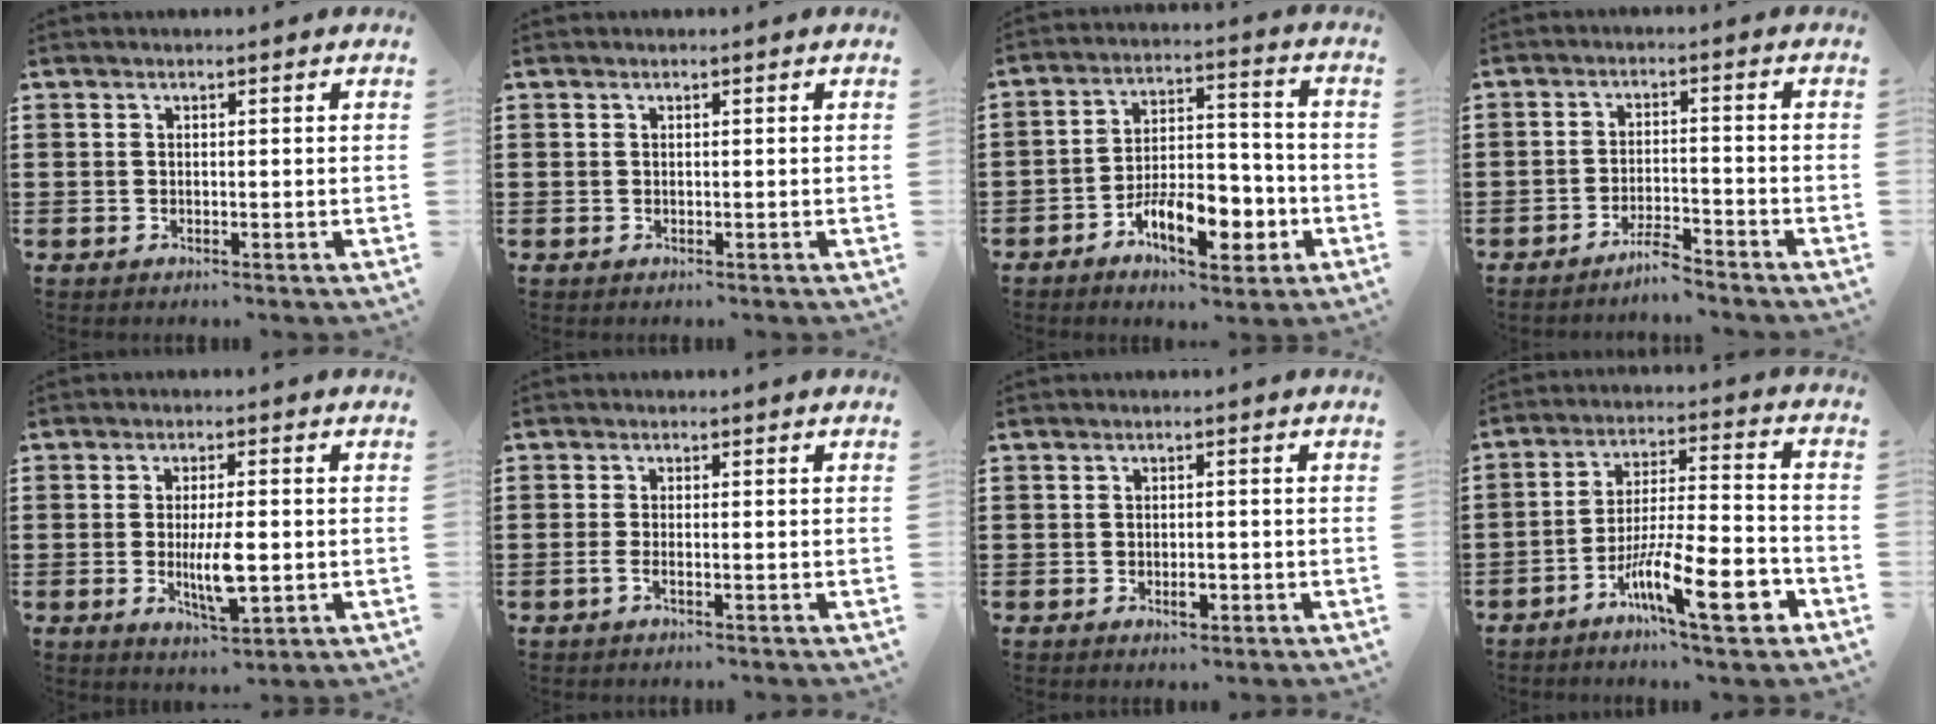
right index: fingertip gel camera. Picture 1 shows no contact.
{"total": 0.0}
{"total": 10.4, "force": [-5.2, 5.0, 7.6], "torque": [-0.120, 0.016, -0.087]}
{"total": 3.4, "force": [-3.2, 0.2, 1.0], "torque": [-0.021, 0.005, -0.064]}
{"total": 6.7, "force": [-1.0, 2.0, 6.3], "torque": [-0.128, -0.009, -0.020]}
{"total": 1.3, "force": [-0.7, 0.2, 1.1], "torque": [-0.028, -0.003, -0.015]}
{"total": 1.9, "force": [-0.8, 0.9, 1.5], "torque": [-0.028, -0.001, -0.014]}
{"total": 14.8, "force": [-7.7, 3.2, 12.1], "torque": [-0.206, 0.015, -0.126]}